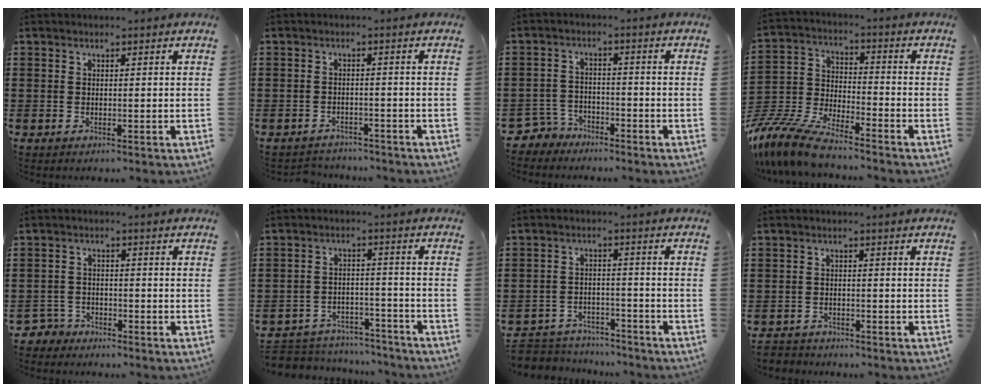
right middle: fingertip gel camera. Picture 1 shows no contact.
{"total": 2.1, "force": [-2.0, 0.4, -0.2], "torque": [-0.004, 0.000, -0.047]}
{"total": 3.6, "force": [-3.3, 1.4, 0.2], "torque": [-0.028, -0.004, -0.075]}
{"total": 9.6, "force": [-8.9, 1.2, 3.4], "torque": [-0.096, -0.001, -0.185]}
{"total": 2.9, "force": [-2.6, 1.1, 0.1], "torque": [-0.017, -0.003, -0.059]}
{"total": 5.2, "force": [-5.1, 1.0, 0.0], "torque": [-0.015, 0.008, -0.110]}
{"total": 4.8, "force": [-4.7, 1.0, -0.2], "torque": [-0.007, 0.008, -0.101]}
{"total": 2.1, "force": [-2.0, 0.5, -0.3], "torque": [-0.002, 0.000, -0.047]}